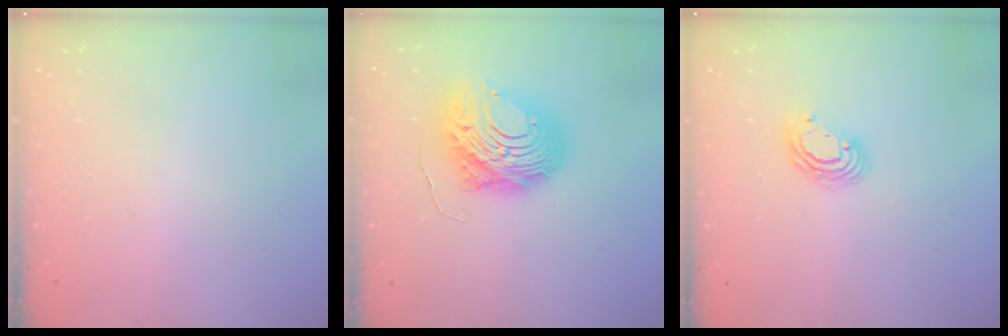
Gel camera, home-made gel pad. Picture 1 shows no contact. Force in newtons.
{"total": 14.1, "press": 14.0, "slide": 1.3}
{"total": 7.0, "press": 7.0, "slide": 0.8}